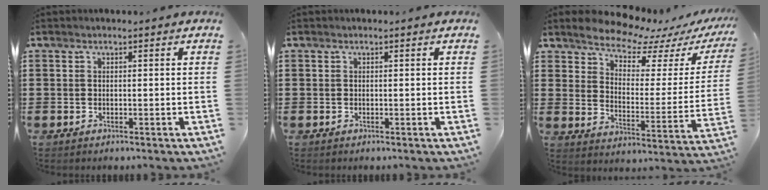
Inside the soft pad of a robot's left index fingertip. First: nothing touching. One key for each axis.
{"total": 0.0}
{"total": 6.8, "fx": 6.5, "fy": 1.4, "fz": 1.7, "tx": -0.055, "ty": -0.052, "tz": 0.109}